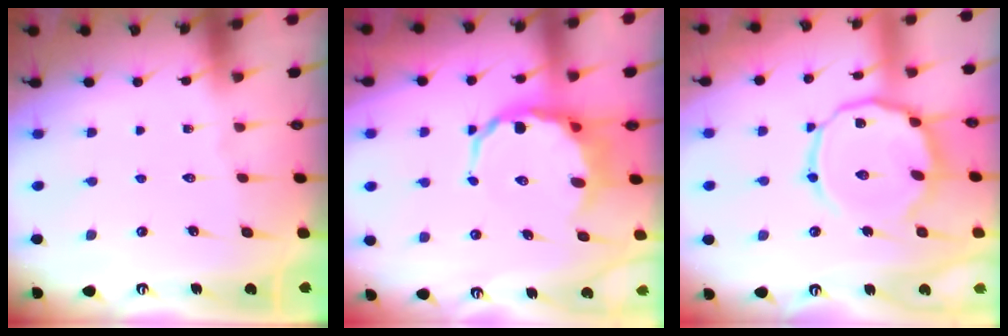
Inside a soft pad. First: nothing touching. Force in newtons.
{"total": 8.3, "press": 7.9, "slide": 2.5}
{"total": 13.4, "press": 13.3, "slide": 1.2}